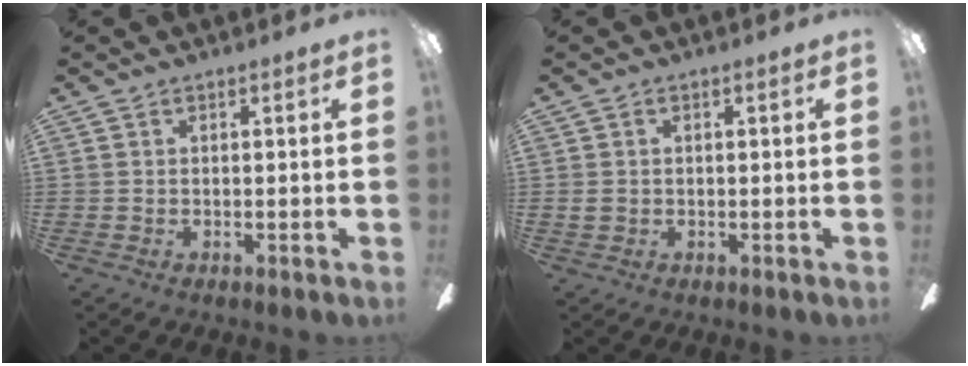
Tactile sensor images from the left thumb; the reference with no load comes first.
{"total": 1.4, "force": [0.0, 1.1, 0.8], "torque": [-0.016, 0.006, -0.002]}